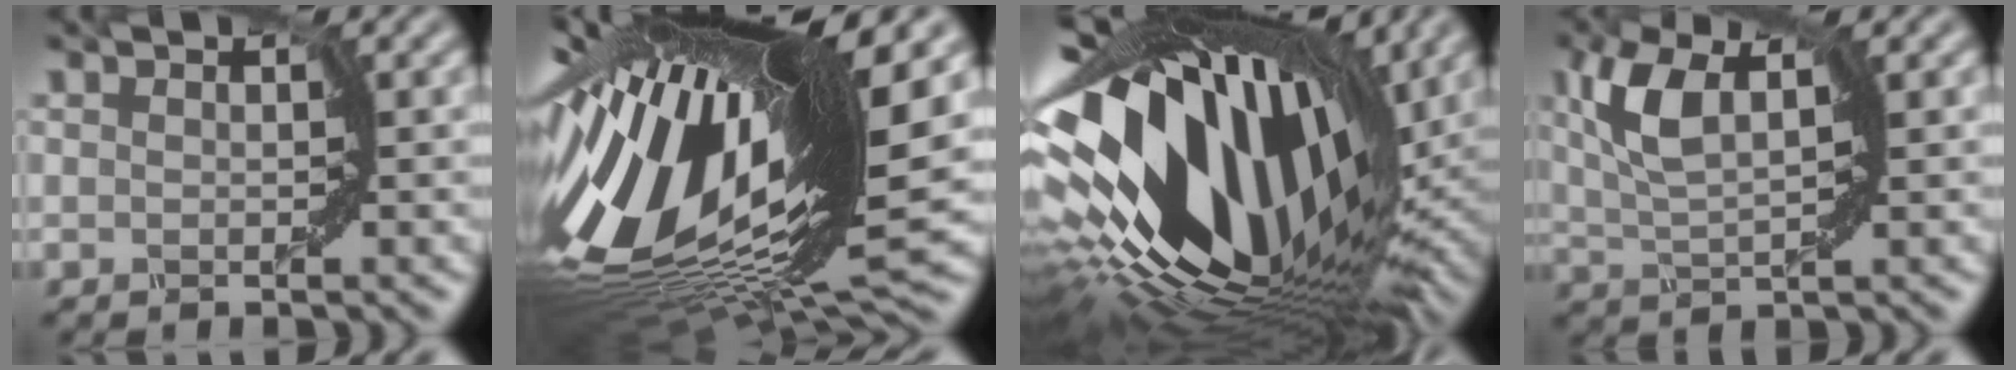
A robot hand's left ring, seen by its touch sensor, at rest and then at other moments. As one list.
[{"total": 17.7, "force": [2.2, 5.5, 16.6], "torque": [-0.344, -0.041, 0.052]}, {"total": 17.5, "force": [3.1, 9.5, 14.4], "torque": [-0.272, -0.006, 0.053]}, {"total": 3.6, "force": [1.5, 1.0, 3.1], "torque": [-0.082, 0.005, 0.042]}]